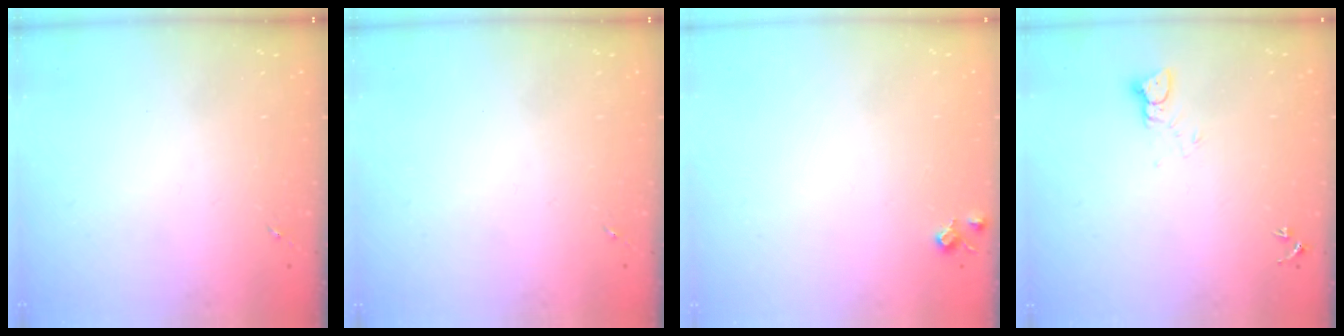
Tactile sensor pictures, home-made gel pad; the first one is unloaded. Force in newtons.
{"total": 0.0}
{"total": 5.7, "press": 5.6, "slide": 0.9}
{"total": 2.6, "press": 2.6, "slide": 0.1}